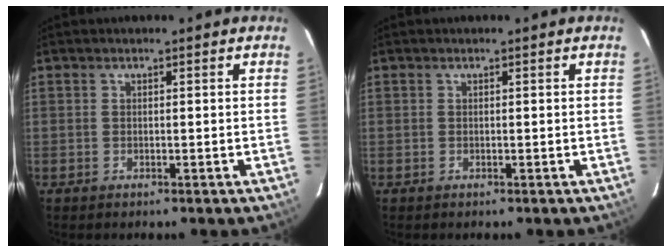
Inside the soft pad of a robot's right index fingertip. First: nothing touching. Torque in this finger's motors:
{"motor_torque": [0.00, 0.00, 0.01, 0.01]}